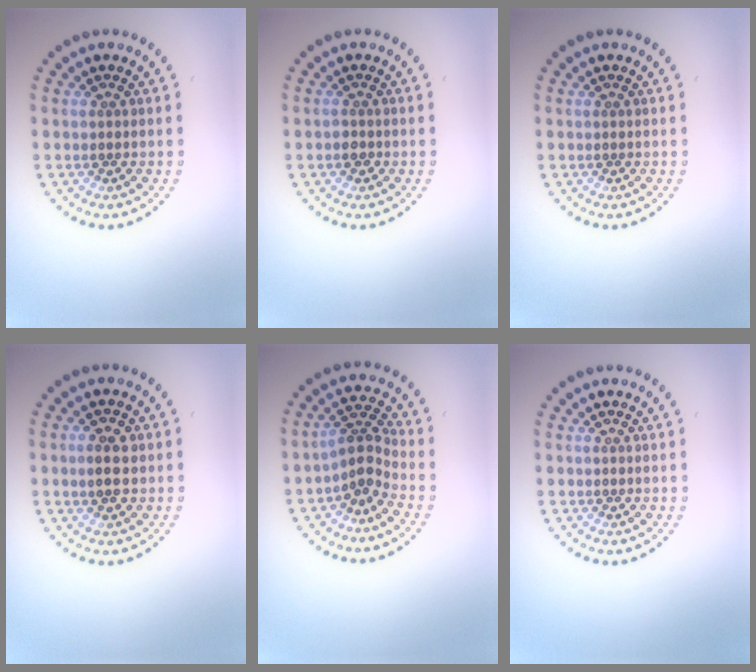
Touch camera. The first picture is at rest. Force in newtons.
{"total": 0.9, "press": 0.8, "slide": 0.5}
{"total": 0.0}
{"total": 2.5, "press": 2.5, "slide": 0.1}
{"total": 2.9, "press": 2.1, "slide": 2.0}
{"total": 0.0}